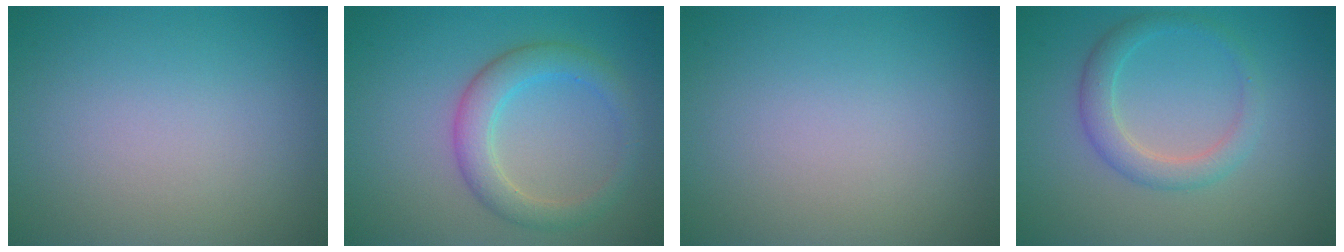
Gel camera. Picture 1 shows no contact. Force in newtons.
{"total": 3.7, "press": 3.7, "slide": 0.1}
{"total": 0.0}
{"total": 2.7, "press": 2.7, "slide": 0.1}